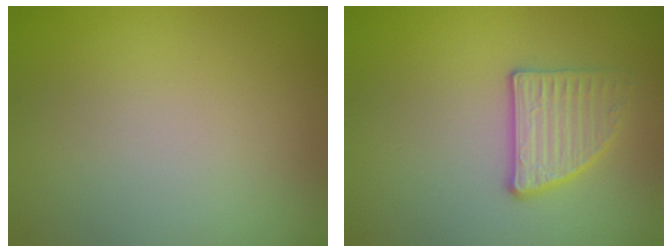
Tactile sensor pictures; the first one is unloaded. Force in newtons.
{"total": 2.7, "press": 2.5, "slide": 1.2}